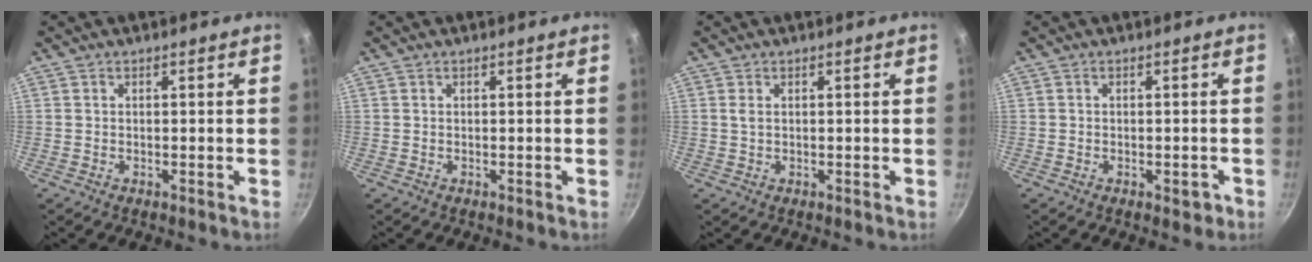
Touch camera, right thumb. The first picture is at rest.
{"total": 0.0}
{"total": 0.9, "force": [0.3, 0.4, 0.7], "torque": [-0.016, 0.000, 0.006]}
{"total": 2.2, "force": [-1.0, 1.3, 1.5], "torque": [-0.008, 0.010, -0.011]}